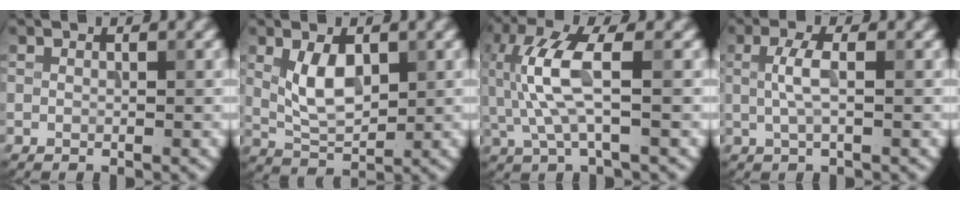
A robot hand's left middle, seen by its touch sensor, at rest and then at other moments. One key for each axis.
{"total": 4.3, "fx": 1.0, "fy": 2.3, "fz": 3.5, "tx": -0.073, "ty": -0.003, "tz": 0.021}
{"total": 6.1, "fx": 0.1, "fy": 1.8, "fz": 5.8, "tx": -0.147, "ty": 0.008, "tz": 0.002}
{"total": 2.4, "fx": 0.2, "fy": 0.6, "fz": 2.3, "tx": -0.049, "ty": 0.006, "tz": 0.004}